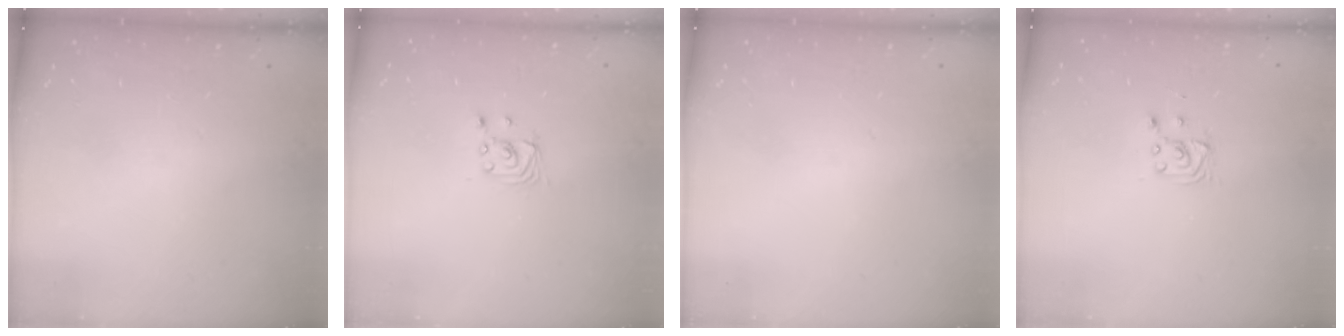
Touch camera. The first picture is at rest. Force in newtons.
{"total": 2.4, "press": 2.4, "slide": 0.2}
{"total": 0.0}
{"total": 2.9, "press": 2.9, "slide": 0.4}